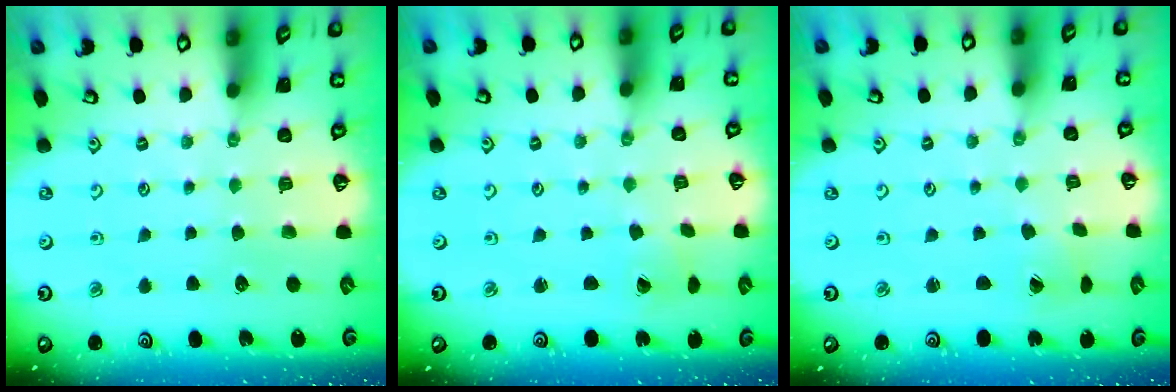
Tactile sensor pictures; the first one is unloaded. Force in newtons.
{"total": 1.5, "press": 1.5, "slide": 0.3}
{"total": 1.7, "press": 1.7, "slide": 0.1}